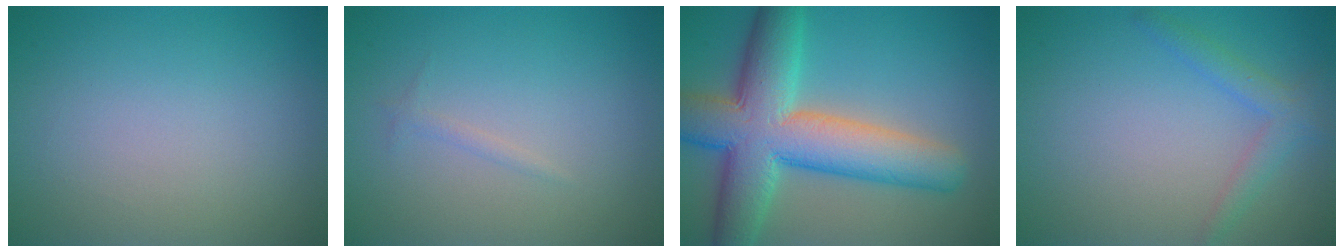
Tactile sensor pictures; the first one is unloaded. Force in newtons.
{"total": 0.6, "press": 0.6, "slide": 0.1}
{"total": 11.2, "press": 11.2, "slide": 0.4}
{"total": 2.2, "press": 2.2, "slide": 0.0}